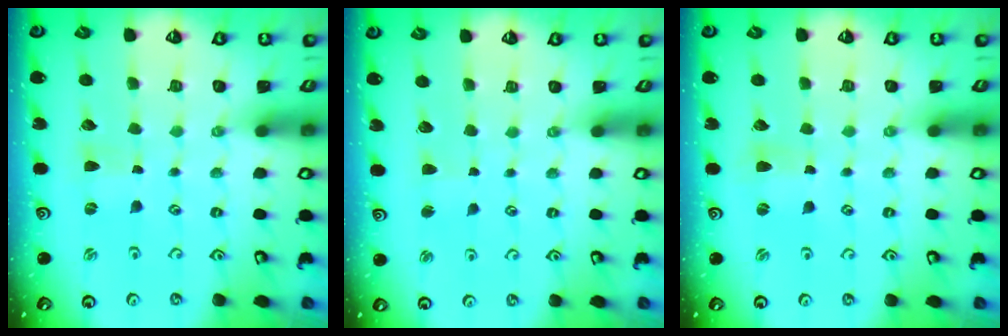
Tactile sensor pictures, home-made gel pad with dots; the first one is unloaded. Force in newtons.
{"total": 1.6, "press": 1.5, "slide": 0.3}
{"total": 1.1, "press": 1.1, "slide": 0.1}